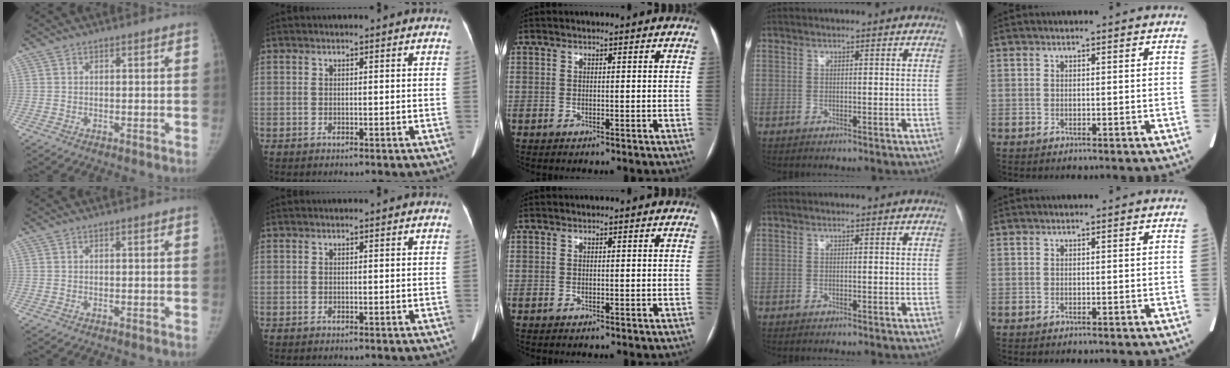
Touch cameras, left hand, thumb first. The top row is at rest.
{}